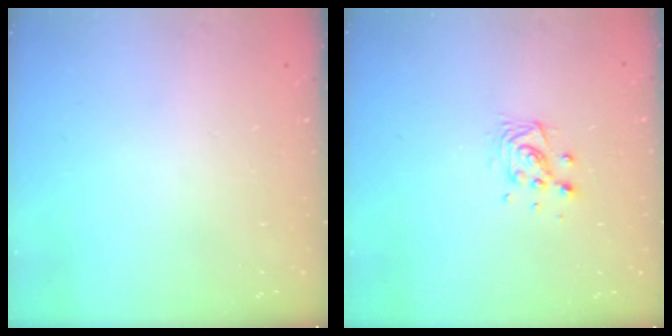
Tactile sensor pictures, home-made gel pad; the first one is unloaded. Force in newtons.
{"total": 7.8, "press": 7.8, "slide": 0.3}